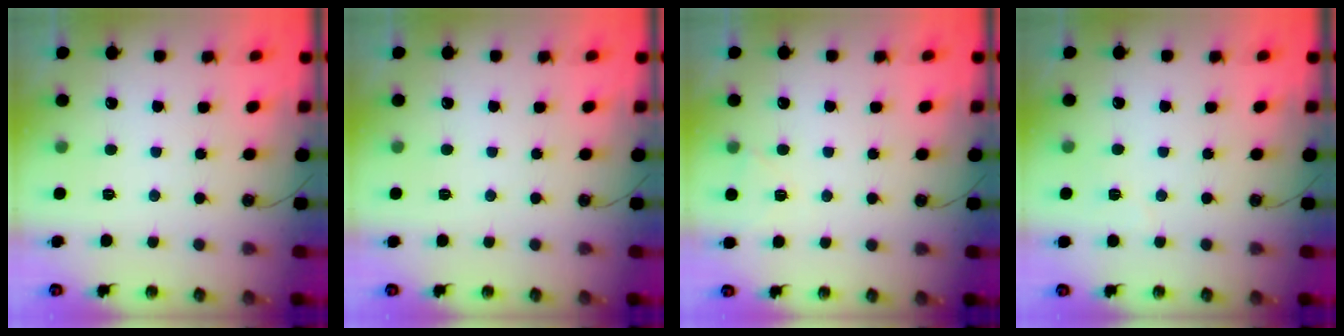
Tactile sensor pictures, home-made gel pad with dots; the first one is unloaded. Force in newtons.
{"total": 1.5, "press": 0.8, "slide": 1.3}
{"total": 4.0, "press": 3.9, "slide": 0.7}
{"total": 3.8, "press": 2.9, "slide": 2.4}